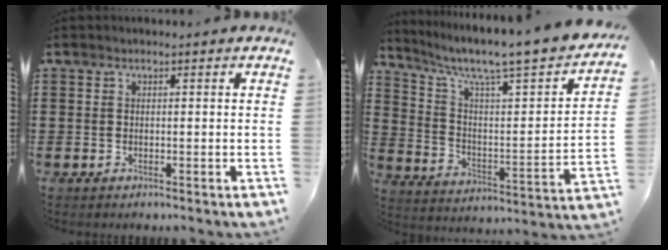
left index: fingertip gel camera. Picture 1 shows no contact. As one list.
[{"total": 7.1, "force": [5.7, 0.6, 4.2], "torque": [-0.099, -0.052, 0.086]}]